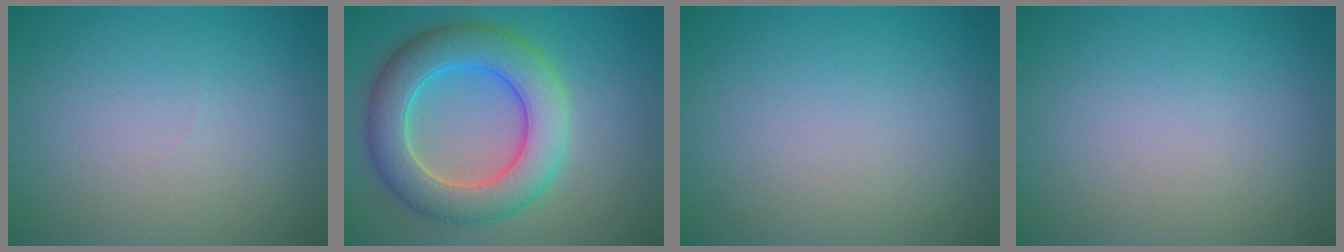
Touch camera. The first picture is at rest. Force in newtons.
{"total": 7.9, "press": 7.8, "slide": 0.6}
{"total": 0.0}
{"total": 0.0}